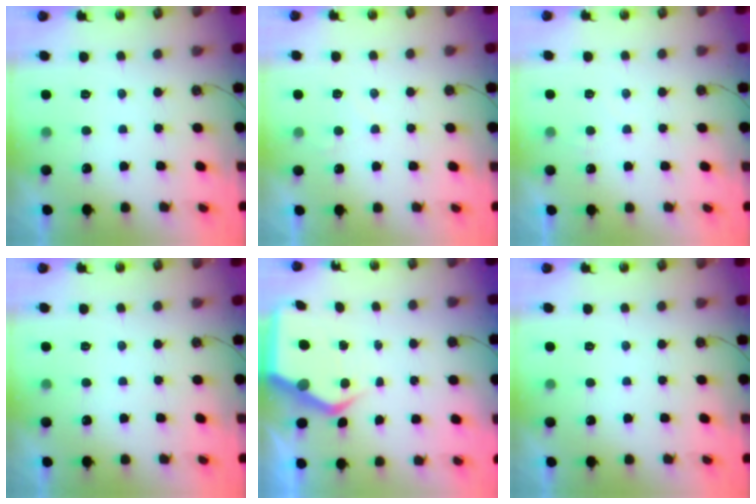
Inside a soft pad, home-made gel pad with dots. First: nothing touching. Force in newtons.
{"total": 4.6, "press": 4.5, "slide": 0.6}
{"total": 3.9, "press": 3.8, "slide": 0.5}
{"total": 0.0}
{"total": 5.7, "press": 5.7, "slide": 0.6}
{"total": 0.0}